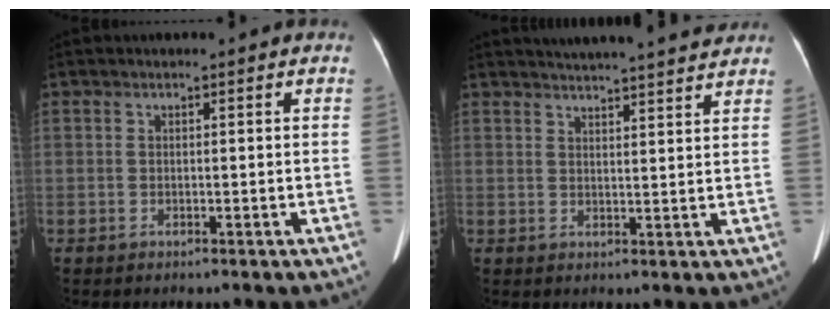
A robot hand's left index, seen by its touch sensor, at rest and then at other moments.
{"total": 13.9, "force": [13.0, 1.0, 4.9], "torque": [-0.073, 0.014, 0.164]}